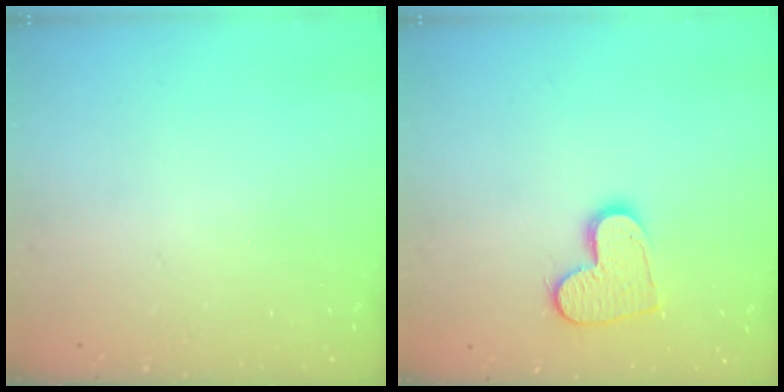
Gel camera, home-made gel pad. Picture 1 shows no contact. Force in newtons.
{"total": 12.0, "press": 11.9, "slide": 0.8}